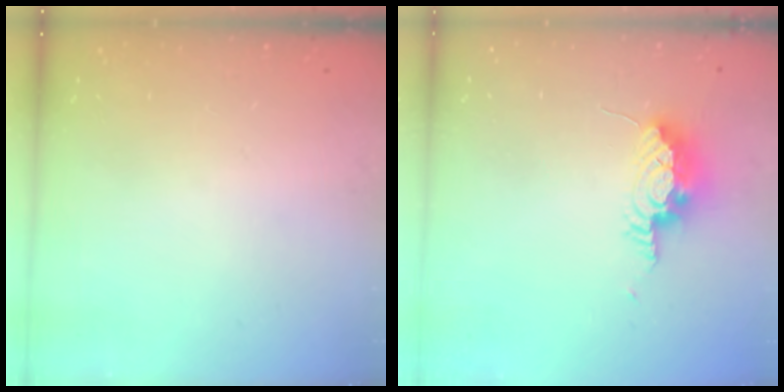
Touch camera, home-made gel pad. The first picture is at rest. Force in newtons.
{"total": 15.6, "press": 10.8, "slide": 11.3}